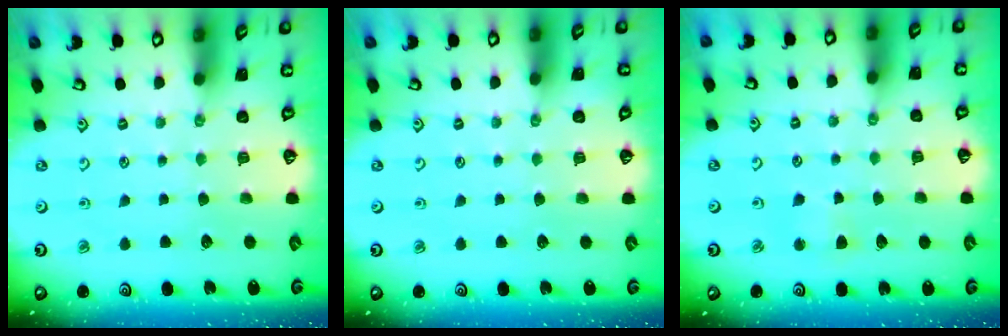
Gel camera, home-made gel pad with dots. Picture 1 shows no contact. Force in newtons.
{"total": 0.0}
{"total": 2.9, "press": 2.9, "slide": 0.3}